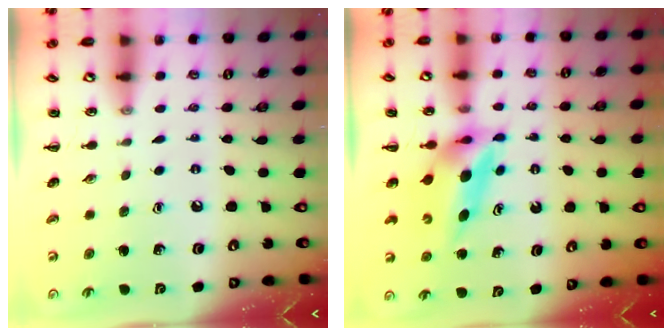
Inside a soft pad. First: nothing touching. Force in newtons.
{"total": 6.5, "press": 6.4, "slide": 1.3}